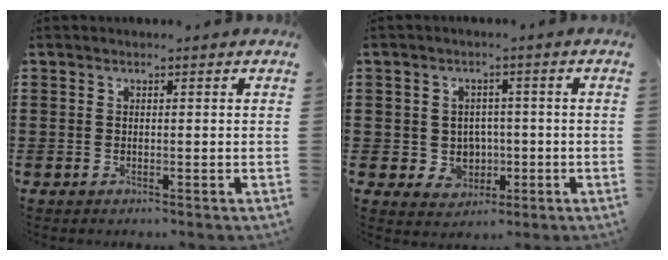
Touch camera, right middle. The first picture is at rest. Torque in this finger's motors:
{"motor_torque": [0.79, -0.26, 0.09, 0.03]}